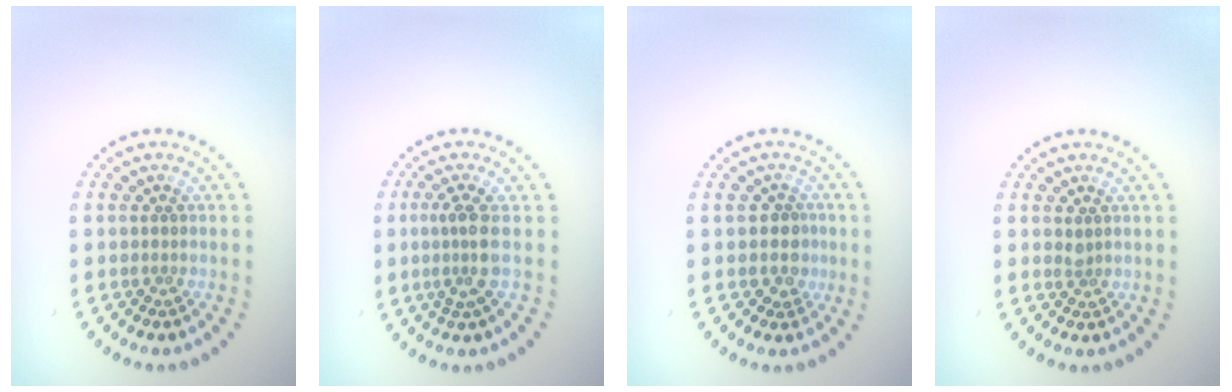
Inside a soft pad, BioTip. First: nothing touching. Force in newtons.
{"total": 2.7, "press": 2.0, "slide": 1.8}
{"total": 2.0, "press": 1.7, "slide": 1.0}
{"total": 0.6, "press": 0.5, "slide": 0.3}